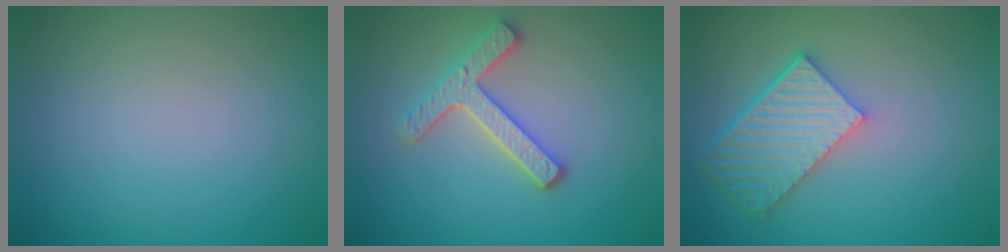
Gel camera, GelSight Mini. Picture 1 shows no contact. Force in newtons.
{"total": 3.6, "press": 3.0, "slide": 2.0}
{"total": 5.5, "press": 4.2, "slide": 3.7}